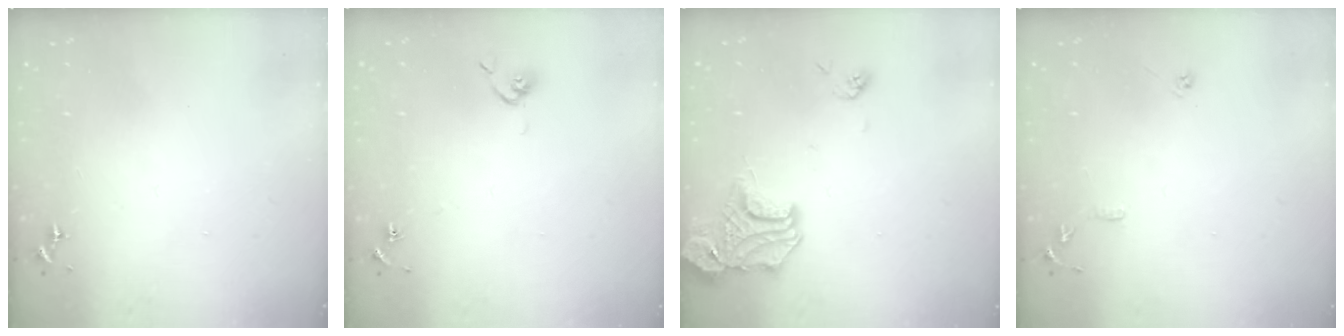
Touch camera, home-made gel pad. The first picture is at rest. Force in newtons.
{"total": 4.9, "press": 4.9, "slide": 0.7}
{"total": 15.8, "press": 15.8, "slide": 1.5}
{"total": 7.9, "press": 7.9, "slide": 0.8}